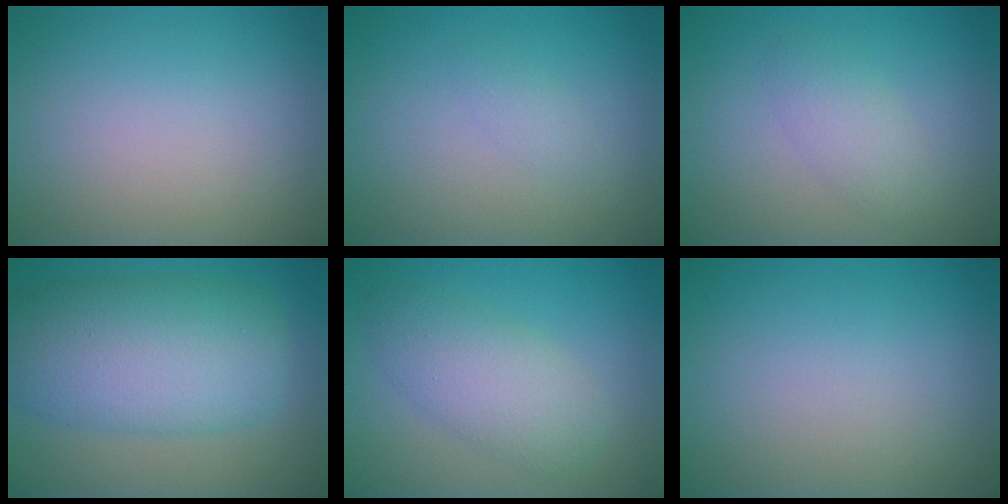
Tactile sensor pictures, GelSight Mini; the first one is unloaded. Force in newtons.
{"total": 0.9, "press": 0.9, "slide": 0.0}
{"total": 2.1, "press": 2.1, "slide": 0.0}
{"total": 10.1, "press": 10.1, "slide": 0.1}
{"total": 4.4, "press": 4.4, "slide": 0.1}
{"total": 0.0}